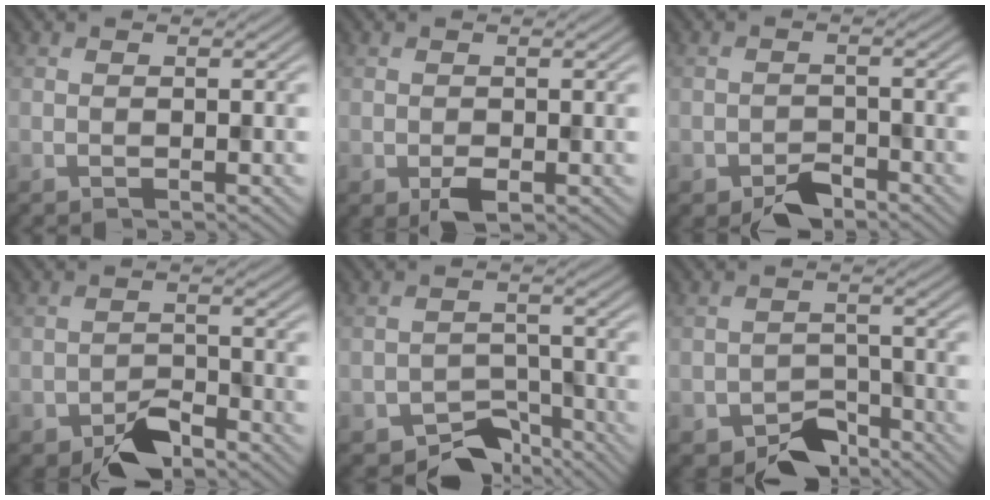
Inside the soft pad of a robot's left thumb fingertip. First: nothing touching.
{"total": 2.2, "force": [-0.8, 1.4, 1.5], "torque": [-0.032, -0.012, -0.012]}
{"total": 3.3, "force": [-2.4, 1.8, 1.4], "torque": [-0.023, -0.004, -0.047]}
{"total": 5.0, "force": [-3.5, 2.4, 2.6], "torque": [-0.041, -0.003, -0.066]}
{"total": 6.7, "force": [-5.0, 3.6, 2.6], "torque": [-0.034, -0.013, -0.086]}
{"total": 6.1, "force": [-4.6, 3.3, 2.3], "torque": [-0.032, -0.011, -0.081]}